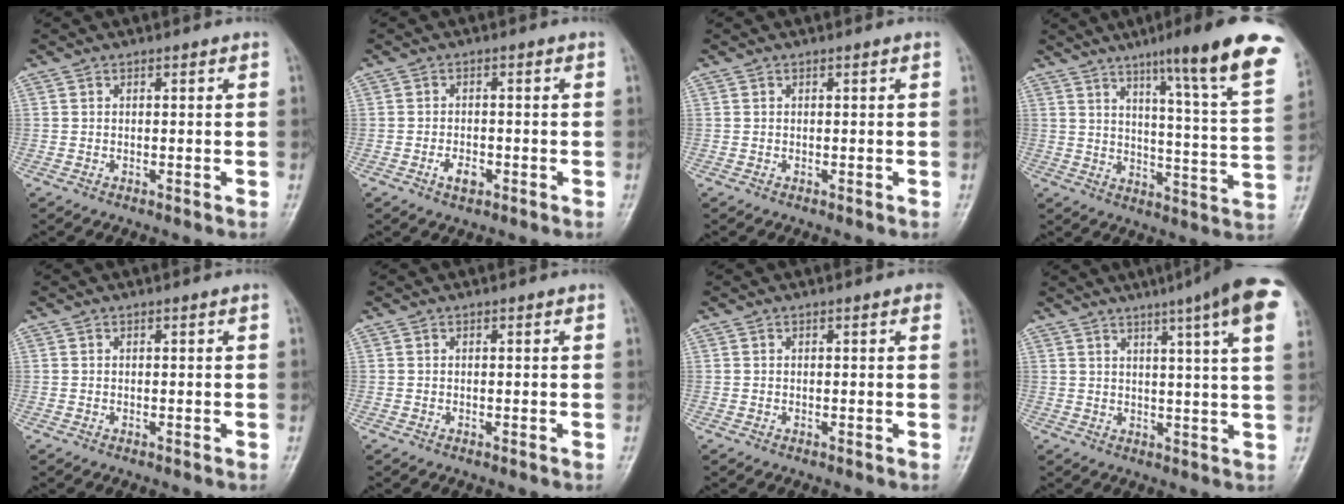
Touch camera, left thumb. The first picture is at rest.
{"total": 3.0, "force": [-1.4, 1.7, 2.0], "torque": [-0.030, 0.004, -0.023]}
{"total": 0.0}
{"total": 21.3, "force": [12.9, 1.8, 16.8], "torque": [-0.212, -0.051, 0.174]}
{"total": 0.0}
{"total": 0.0}
{"total": 0.8, "force": [0.4, 0.4, 0.6], "torque": [-0.004, 0.000, 0.000]}
{"total": 14.9, "force": [8.3, 1.0, 12.3], "torque": [-0.160, -0.013, 0.089]}